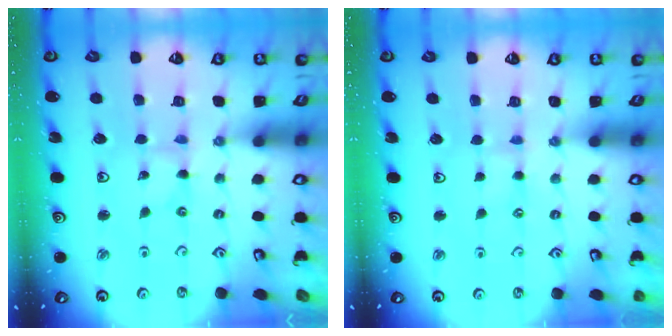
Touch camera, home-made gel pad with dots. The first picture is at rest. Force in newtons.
{"total": 2.5, "press": 2.5, "slide": 0.4}